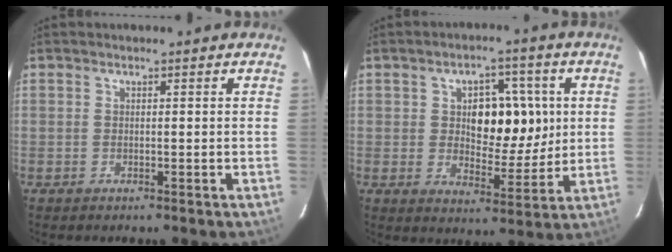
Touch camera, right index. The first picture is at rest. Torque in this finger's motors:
{"motor_torque": [0.87, 0.67, 0.23, 0.05]}